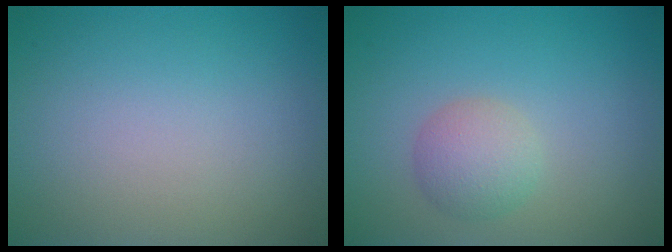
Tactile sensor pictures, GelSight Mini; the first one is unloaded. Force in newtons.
{"total": 2.7, "press": 2.7, "slide": 0.2}